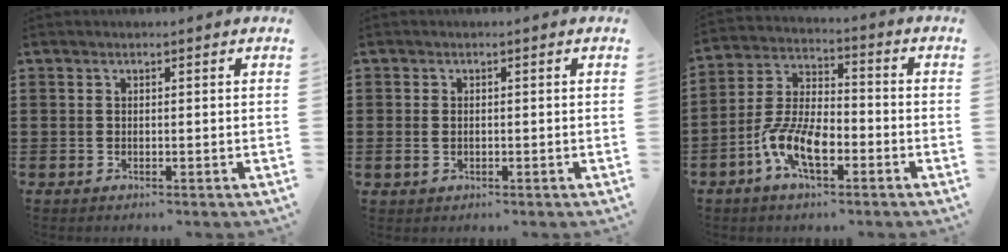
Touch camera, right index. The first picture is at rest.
{"total": 1.1, "force": [-0.2, 0.8, 0.7], "torque": [-0.015, 0.004, -0.006]}
{"total": 9.0, "force": [-4.2, 3.8, 7.0], "torque": [-0.171, -0.008, -0.084]}